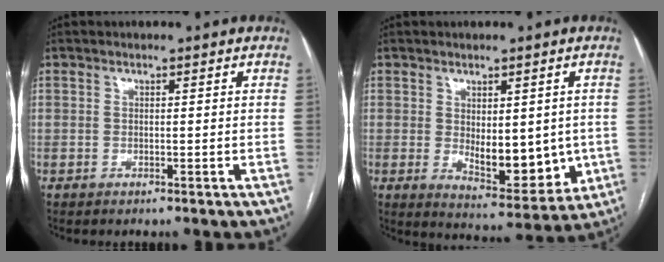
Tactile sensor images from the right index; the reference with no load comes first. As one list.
[{"total": 10.0, "force": [-0.6, 4.5, 8.9], "torque": [-0.116, -0.017, 0.009]}]